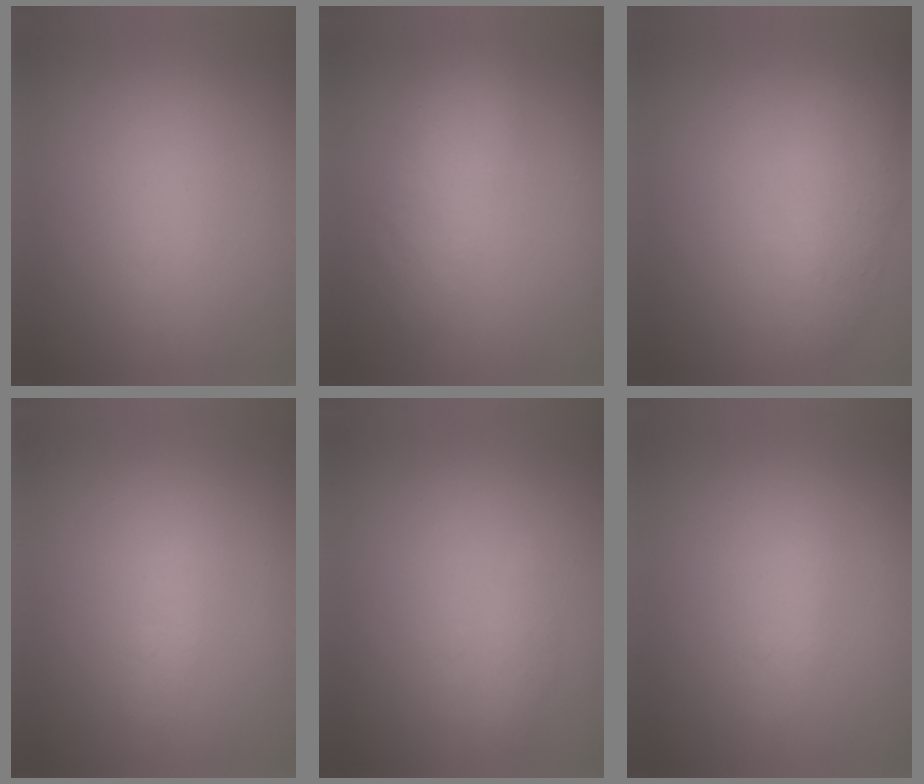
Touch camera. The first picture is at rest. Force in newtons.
{"total": 2.9}
{"total": 3.0}
{"total": 1.3}
{"total": 1.4}
{"total": 1.2}